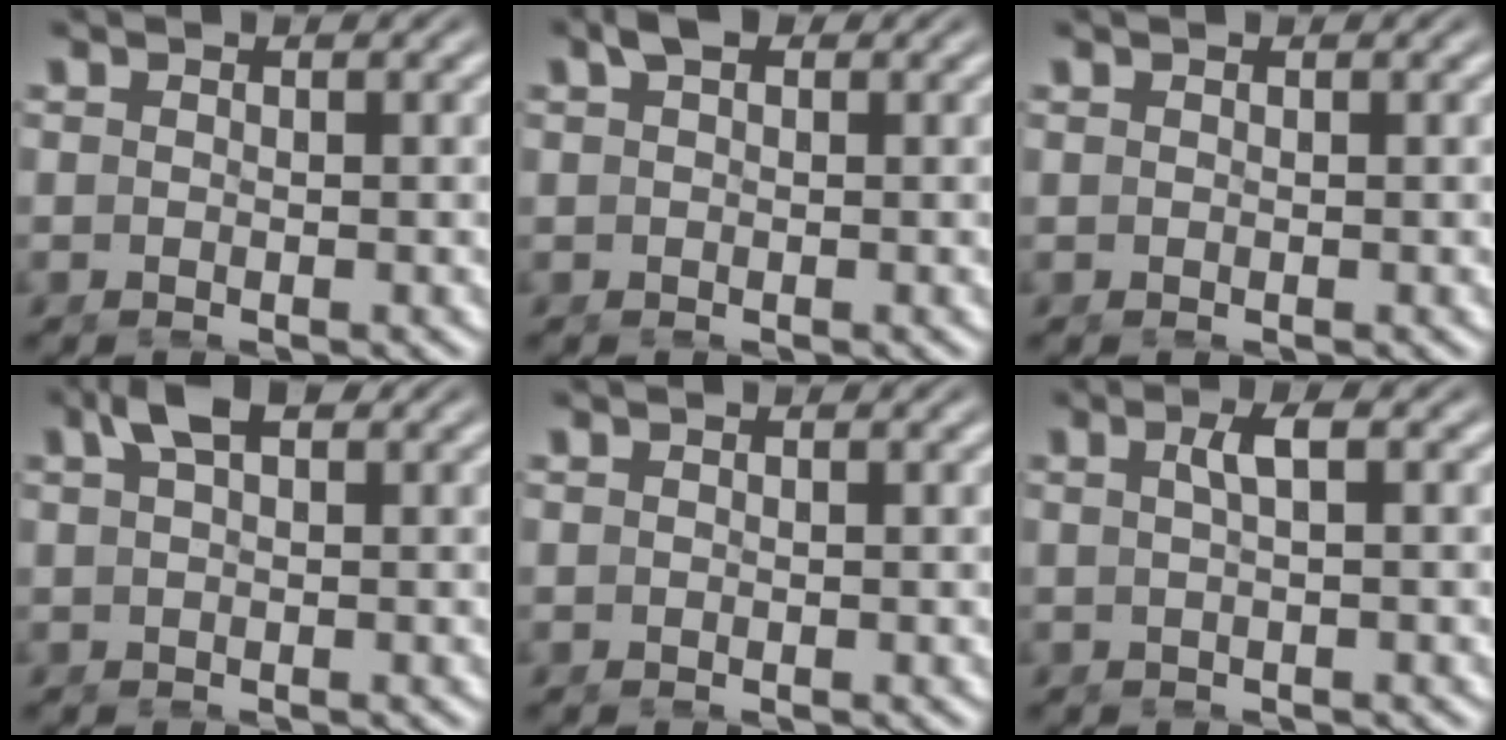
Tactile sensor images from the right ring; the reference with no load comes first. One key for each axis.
{"total": 1.8, "fx": 1.1, "fy": 1.0, "fz": 1.1, "tx": -0.020, "ty": 0.004, "tz": 0.017}
{"total": 0.0}
{"total": 2.7, "fx": 1.6, "fy": 1.0, "fz": 2.0, "tx": -0.035, "ty": 0.009, "tz": 0.028}
{"total": 0.0}
{"total": 1.9, "fx": 0.3, "fy": 0.1, "fz": 1.9, "tx": -0.029, "ty": 0.008, "tz": 0.007}